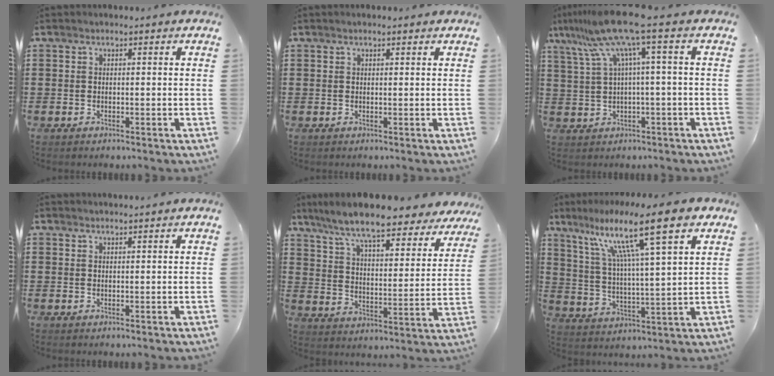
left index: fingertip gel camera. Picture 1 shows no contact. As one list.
[{"total": 0.8, "force": [0.6, 0.1, 0.5], "torque": [-0.010, 0.002, 0.010]}, {"total": 9.2, "force": [4.0, -0.9, 8.2], "torque": [-0.188, -0.032, 0.060]}, {"total": 1.0, "force": [1.0, -0.2, 0.2], "torque": [-0.004, -0.003, 0.019]}, {"total": 9.0, "force": [7.7, 0.8, 4.5], "torque": [-0.119, -0.045, 0.130]}, {"total": 14.1, "force": [9.2, 1.1, 10.6], "torque": [-0.212, -0.034, 0.143]}]